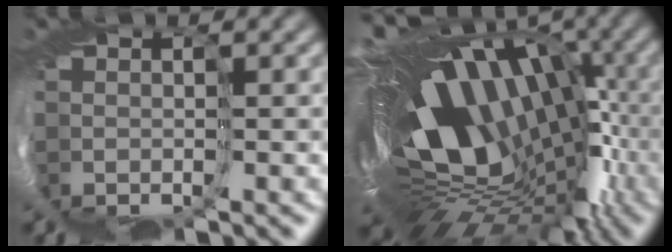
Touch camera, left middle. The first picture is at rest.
{"total": 16.5, "force": [0.2, 10.2, 13.0], "torque": [-0.198, -0.021, 0.006]}